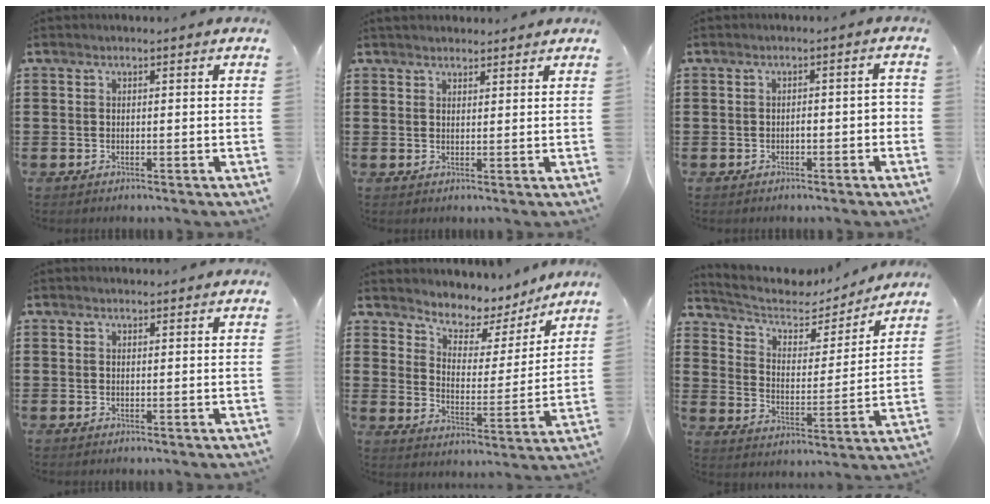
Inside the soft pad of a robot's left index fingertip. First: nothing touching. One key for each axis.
{"total": 1.9, "fx": 1.8, "fy": 0.5, "fz": 0.1, "tx": -0.006, "ty": 0.003, "tz": 0.036}
{"total": 1.5, "fx": -0.7, "fy": 0.4, "fz": 1.3, "tx": -0.026, "ty": 0.002, "tz": -0.015}
{"total": 0.7, "fx": 0.6, "fy": 0.2, "fz": 0.0, "tx": -0.003, "ty": 0.001, "tz": 0.013}
{"total": 5.4, "fx": 4.8, "fy": 2.5, "fz": 0.3, "tx": -0.036, "ty": -0.042, "tz": 0.078}
{"total": 5.9, "fx": 4.9, "fy": 2.5, "fz": 2.0, "tx": -0.068, "ty": -0.029, "tz": 0.079}